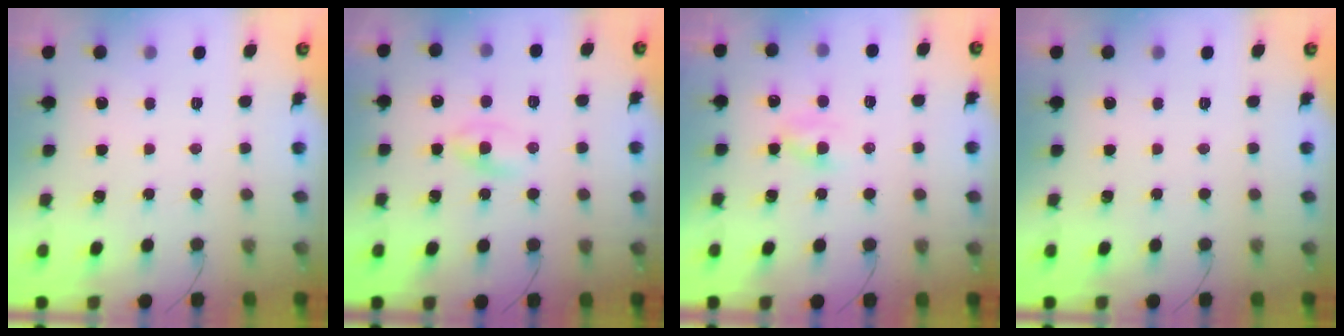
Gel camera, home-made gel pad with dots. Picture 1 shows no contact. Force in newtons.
{"total": 1.9, "press": 1.7, "slide": 0.8}
{"total": 1.9, "press": 1.6, "slide": 1.0}
{"total": 0.0}